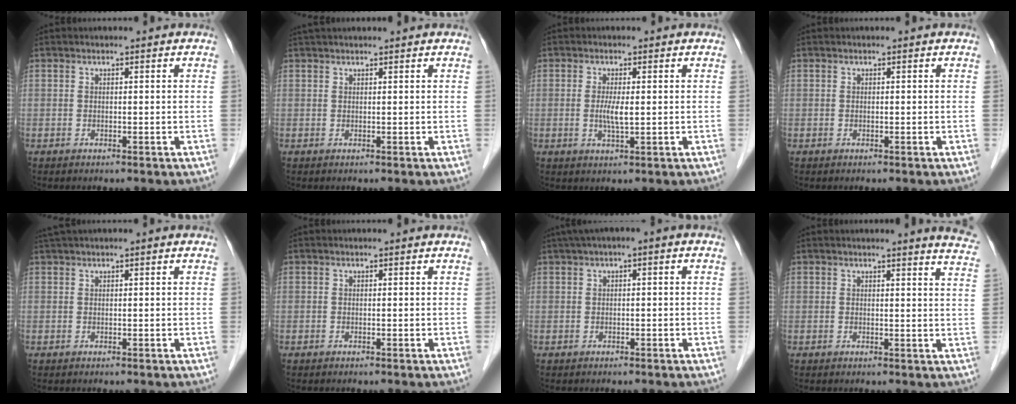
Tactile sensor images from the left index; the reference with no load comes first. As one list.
[{"total": 4.9, "force": [4.5, 0.1, 2.0], "torque": [-0.023, 0.038, 0.062]}, {"total": 2.9, "force": [0.0, 0.4, 2.9], "torque": [-0.063, -0.005, 0.001]}, {"total": 0.0}, {"total": 1.5, "force": [1.0, -0.1, 1.1], "torque": [-0.029, 0.022, 0.025]}, {"total": 0.0}, {"total": 3.0, "force": [0.9, 0.5, 2.9], "torque": [-0.049, 0.020, 0.014]}, {"total": 7.3, "force": [6.8, -0.2, 2.4], "torque": [-0.017, -0.041, 0.046]}]